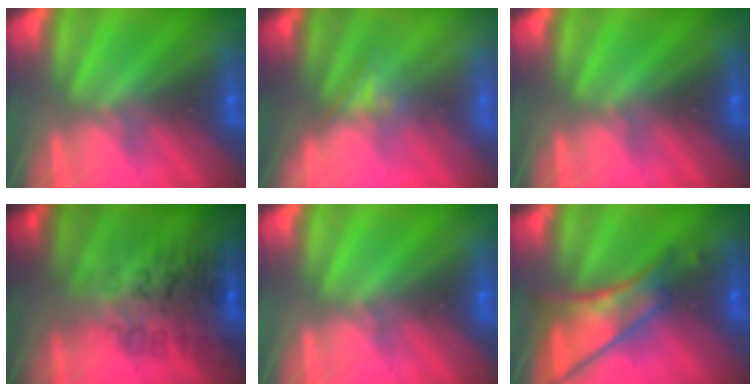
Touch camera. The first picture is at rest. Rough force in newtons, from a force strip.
{"total": 1.8}
{"total": 0.0}
{"total": 2.9}
{"total": 0.0}
{"total": 5.6}